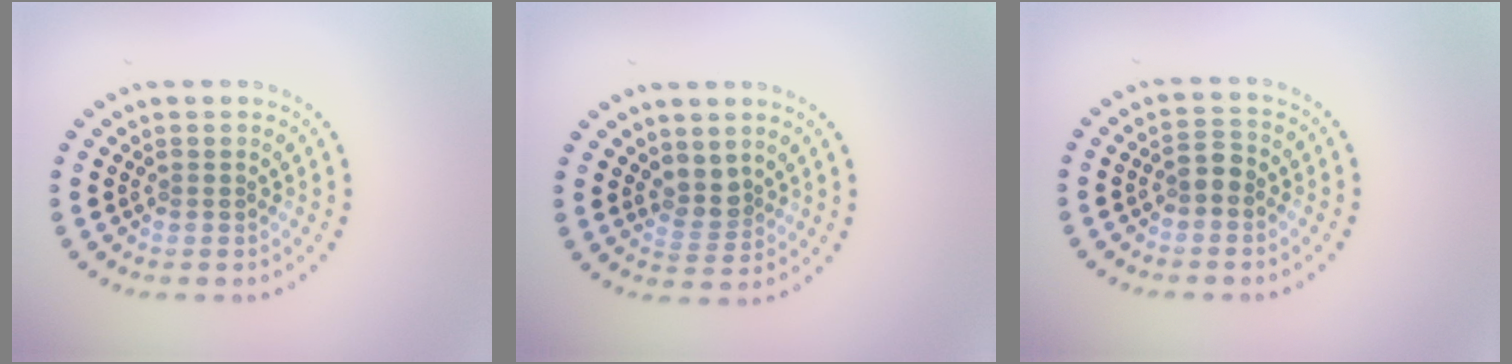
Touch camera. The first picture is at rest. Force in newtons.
{"total": 2.2, "press": 1.8, "slide": 1.3}
{"total": 1.8, "press": 1.7, "slide": 0.4}